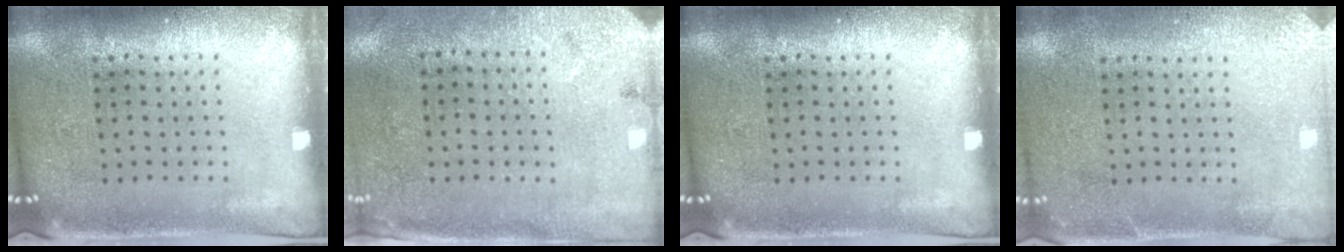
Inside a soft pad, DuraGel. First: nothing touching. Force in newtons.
{"total": 2.7, "press": 2.2, "slide": 1.7}
{"total": 0.0}
{"total": 2.7, "press": 2.6, "slide": 0.2}